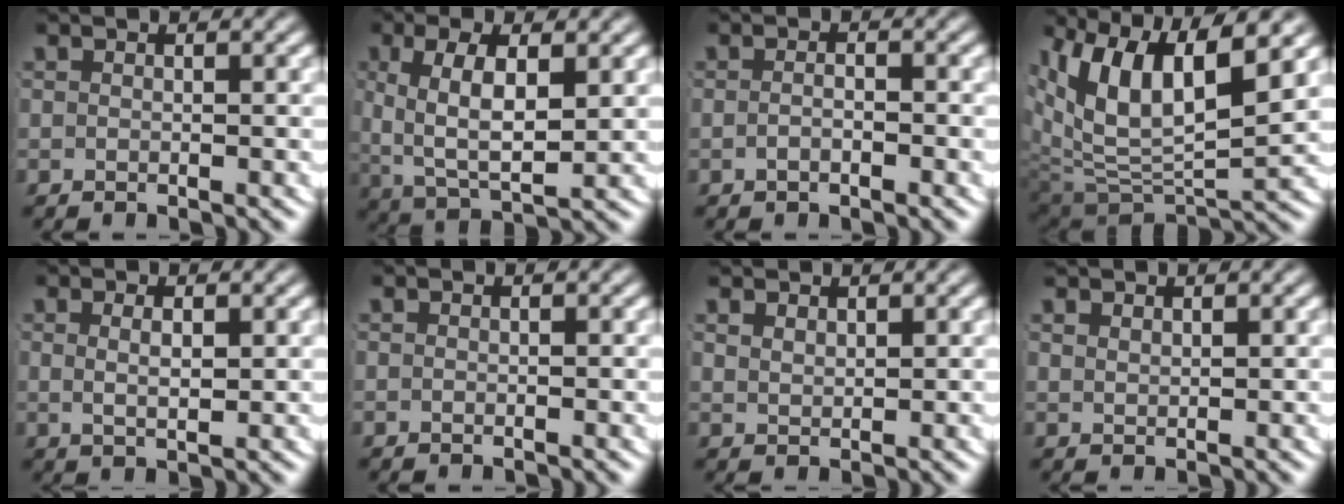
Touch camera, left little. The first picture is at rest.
{"total": 6.2, "force": [0.2, 3.4, 5.2], "torque": [-0.110, -0.017, 0.017]}
{"total": 1.2, "force": [-0.9, 0.4, 0.7], "torque": [-0.014, -0.004, -0.015]}
{"total": 11.3, "force": [2.1, 7.2, 8.4], "torque": [-0.169, -0.014, 0.041]}
{"total": 1.7, "force": [0.4, 0.2, 1.6], "torque": [-0.026, -0.012, 0.018]}
{"total": 0.0}
{"total": 1.5, "force": [1.4, 0.4, 0.4], "torque": [-0.008, -0.008, 0.034]}
{"total": 1.0, "force": [1.0, -0.1, 0.2], "torque": [0.000, -0.005, 0.026]}